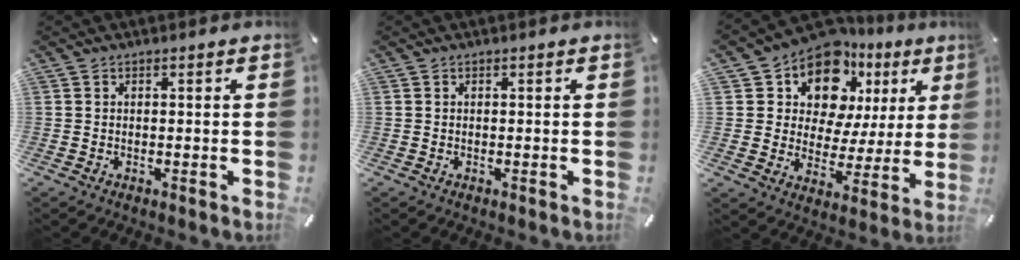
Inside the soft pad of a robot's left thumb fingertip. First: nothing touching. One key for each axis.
{"total": 0.0}
{"total": 13.9, "fx": 9.6, "fy": 8.4, "fz": 5.5, "tx": -0.112, "ty": -0.073, "tz": 0.173}